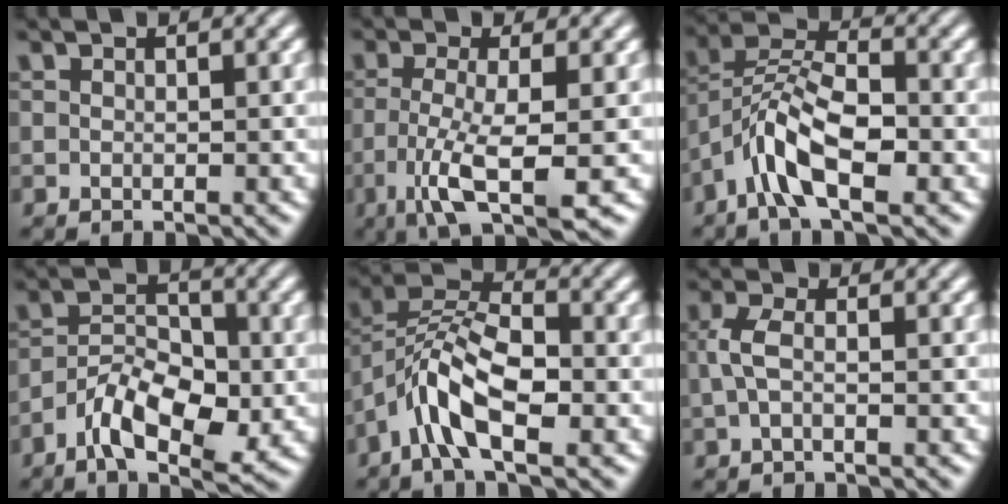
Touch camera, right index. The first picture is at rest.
{"total": 6.8, "force": [-2.1, 1.8, 6.2], "torque": [-0.115, -0.037, -0.017]}
{"total": 7.2, "force": [-0.3, 4.6, 5.5], "torque": [-0.100, -0.007, -0.016]}
{"total": 6.7, "force": [-2.4, 3.6, 5.1], "torque": [-0.061, -0.004, -0.053]}
{"total": 8.3, "force": [0.0, 5.6, 6.2], "torque": [-0.116, -0.008, -0.013]}
{"total": 1.9, "force": [0.0, -0.2, 1.8], "torque": [-0.044, -0.004, 0.007]}